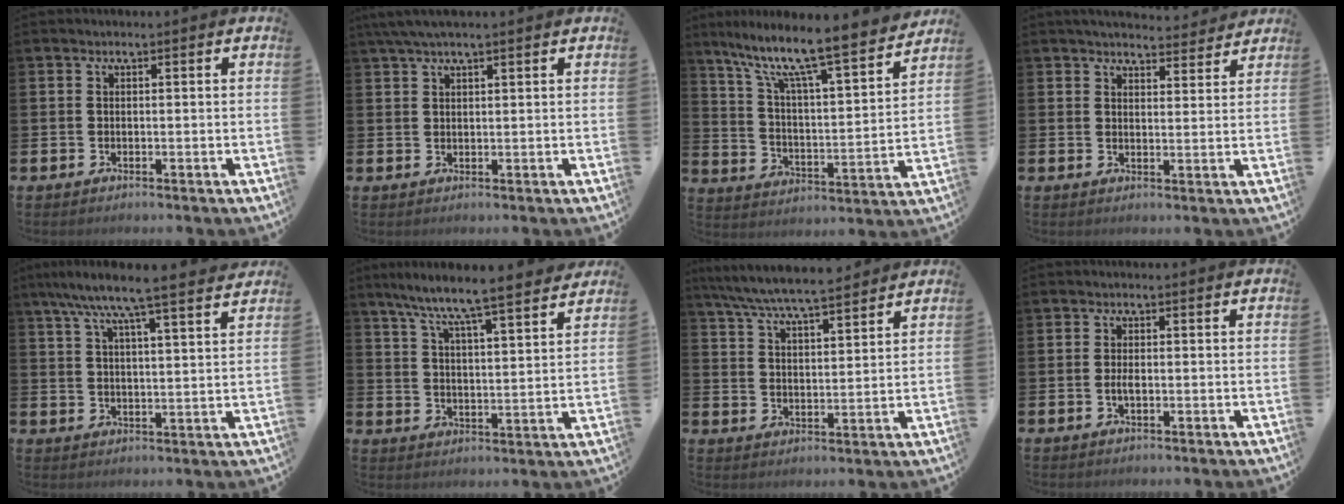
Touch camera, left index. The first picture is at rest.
{"total": 5.0, "force": [4.4, 0.7, 2.4], "torque": [-0.055, -0.006, 0.080]}
{"total": 10.7, "force": [9.2, 0.9, 5.4], "torque": [-0.124, -0.074, 0.148]}
{"total": 4.5, "force": [4.4, 0.9, 0.3], "torque": [-0.006, -0.026, 0.078]}
{"total": 8.1, "force": [7.2, 0.3, 3.7], "torque": [-0.081, -0.043, 0.121]}
{"total": 8.1, "force": [7.7, -0.4, 2.4], "torque": [-0.069, -0.061, 0.130]}
{"total": 7.5, "force": [7.2, 0.4, 2.1], "torque": [-0.069, -0.037, 0.129]}
{"total": 1.5, "force": [-0.2, 0.5, 1.3], "torque": [-0.024, -0.001, -0.004]}